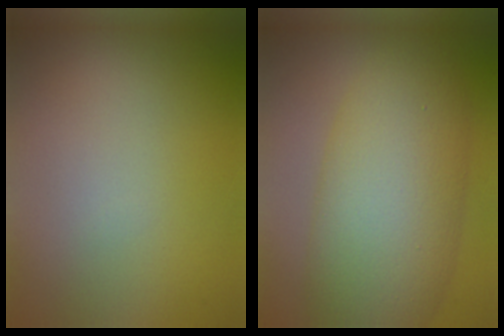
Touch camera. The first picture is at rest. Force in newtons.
{"total": 9.5, "press": 9.5, "slide": 0.1}